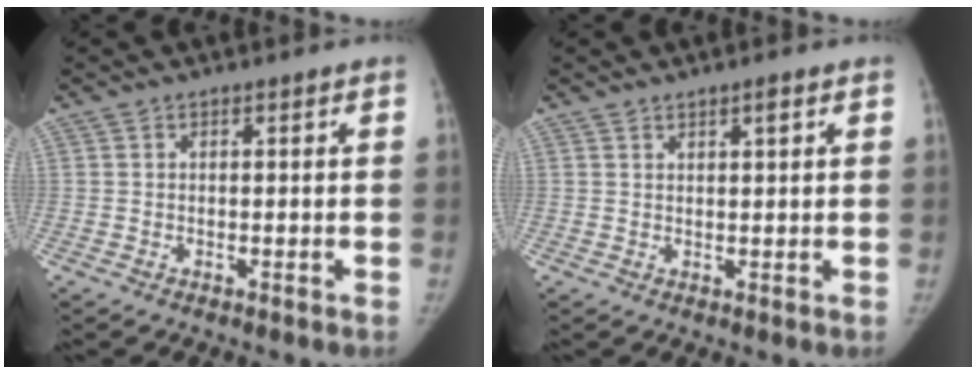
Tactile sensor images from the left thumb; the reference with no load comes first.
{"total": 1.4, "force": [1.0, 0.4, 0.9], "torque": [-0.009, -0.005, 0.015]}